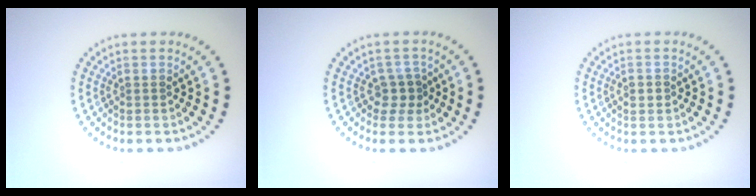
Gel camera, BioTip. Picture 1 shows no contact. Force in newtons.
{"total": 1.8, "press": 1.5, "slide": 1.0}
{"total": 1.2, "press": 1.2, "slide": 0.0}